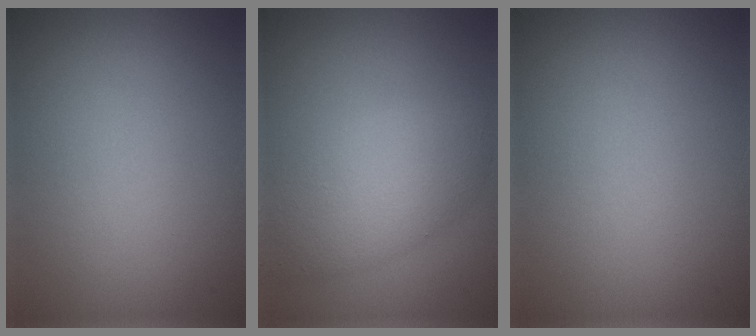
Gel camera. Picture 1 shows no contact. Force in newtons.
{"total": 5.4, "press": 5.4, "slide": 0.2}
{"total": 0.0}